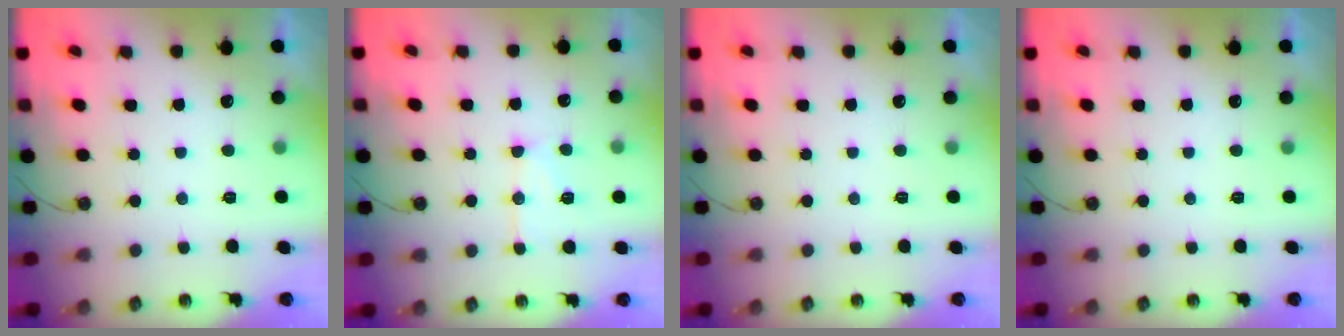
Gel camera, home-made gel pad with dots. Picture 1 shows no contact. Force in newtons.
{"total": 10.9, "press": 10.8, "slide": 0.9}
{"total": 0.0}
{"total": 0.0}